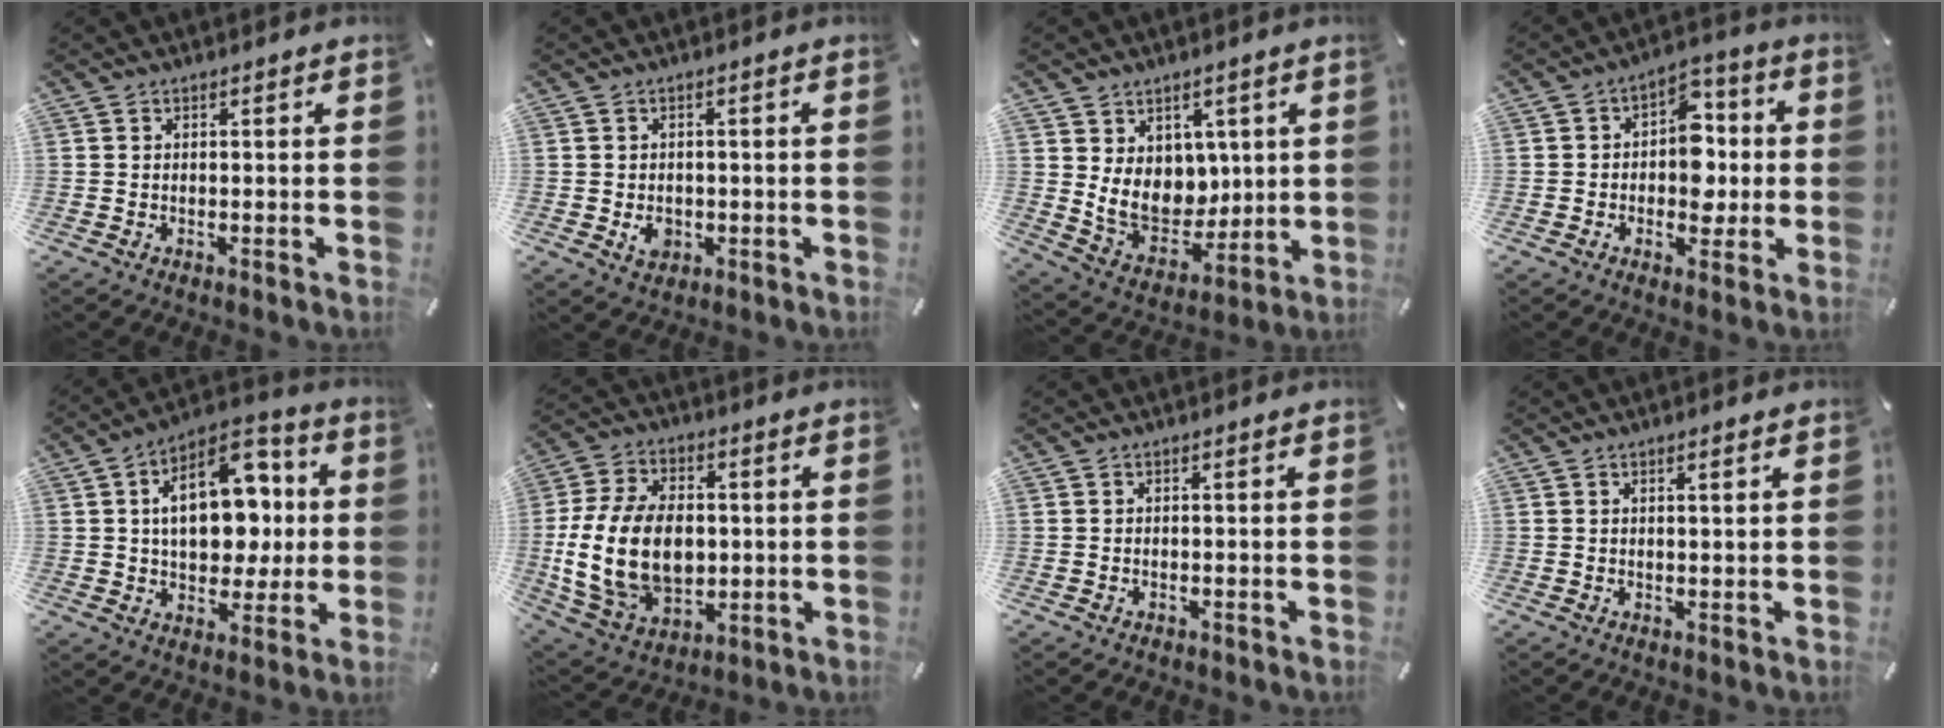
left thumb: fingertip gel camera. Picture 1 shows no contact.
{"total": 3.7, "force": [-0.8, 3.1, 1.8], "torque": [-0.015, 0.000, -0.014]}
{"total": 11.1, "force": [3.1, 9.4, 5.1], "torque": [-0.090, -0.028, 0.071]}
{"total": 9.6, "force": [-1.1, 7.2, 6.3], "torque": [-0.076, 0.012, -0.020]}
{"total": 17.5, "force": [2.4, 11.6, 12.9], "torque": [-0.186, 0.003, 0.045]}
{"total": 19.7, "force": [-1.0, 14.1, 13.7], "torque": [-0.297, -0.002, -0.016]}
{"total": 0.5, "force": [-0.3, 0.4, 0.2], "torque": [-0.003, 0.002, -0.008]}
{"total": 1.3, "force": [0.5, 0.0, 1.1], "torque": [-0.022, -0.001, 0.008]}